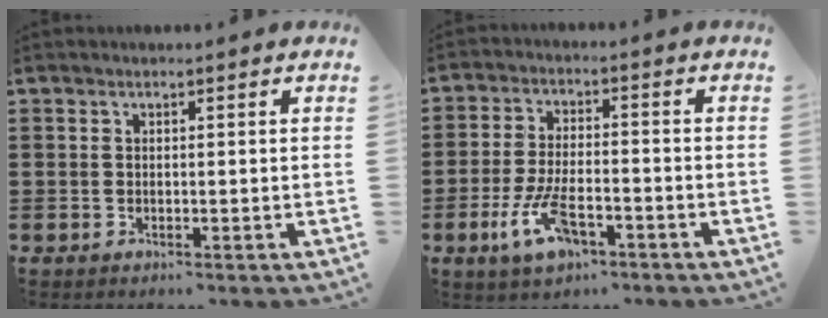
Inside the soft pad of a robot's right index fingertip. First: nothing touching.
{"total": 8.1, "force": [-3.5, 3.3, 6.5], "torque": [-0.142, -0.005, -0.065]}